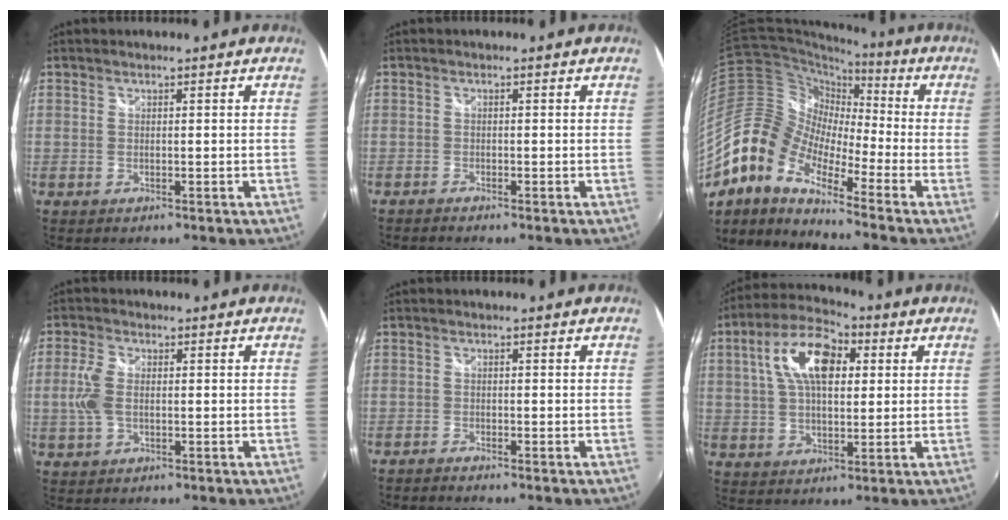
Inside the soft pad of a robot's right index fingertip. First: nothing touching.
{"total": 0.9, "force": [-0.9, -0.1, 0.2], "torque": [-0.010, -0.006, -0.020]}
{"total": 15.7, "force": [-8.2, 7.8, 10.9], "torque": [-0.187, -0.001, -0.183]}
{"total": 5.0, "force": [-0.3, 2.8, 4.1], "torque": [-0.093, 0.003, -0.004]}
{"total": 1.5, "force": [-1.4, -0.1, 0.3], "torque": [-0.017, -0.008, -0.030]}
{"total": 12.9, "force": [3.7, 6.6, 10.5], "torque": [-0.192, 0.031, 0.057]}